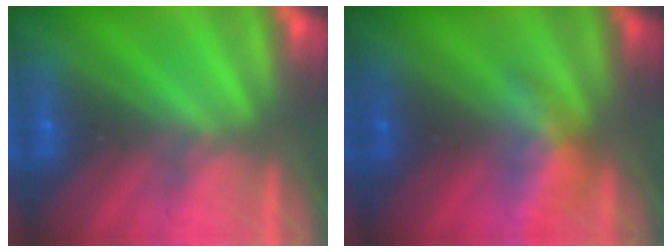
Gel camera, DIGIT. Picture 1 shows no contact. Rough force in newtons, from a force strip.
{"total": 2.3}